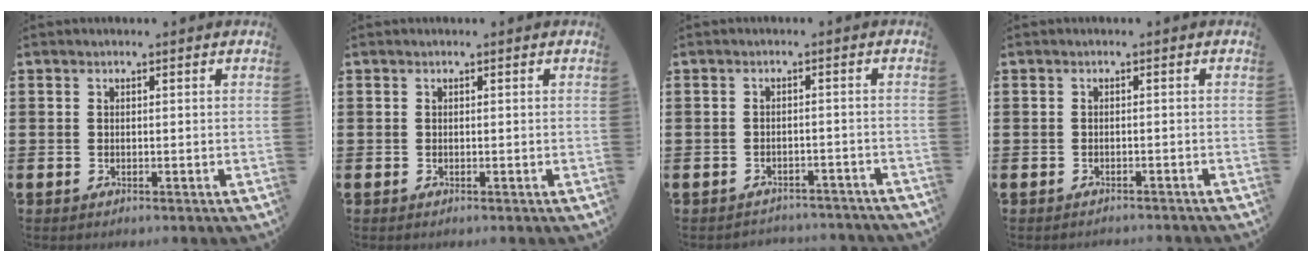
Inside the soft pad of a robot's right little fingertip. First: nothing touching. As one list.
[{"total": 0.0}, {"total": 1.8, "force": [-1.7, 0.1, -0.2], "torque": [-0.004, 0.003, -0.039]}, {"total": 0.7, "force": [-0.7, 0.0, 0.0], "torque": [-0.001, -0.001, -0.014]}]